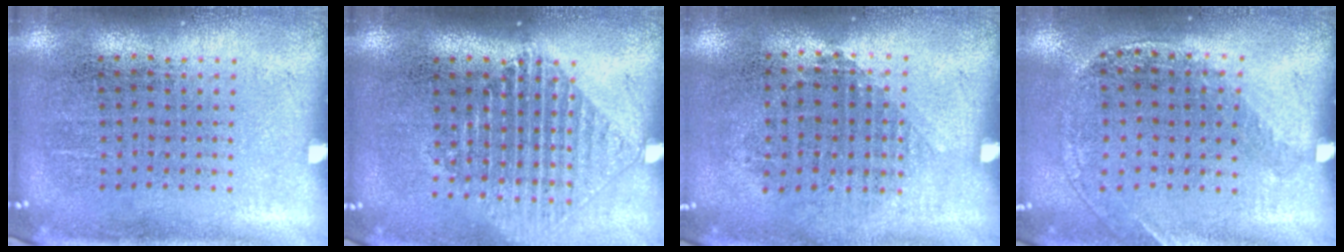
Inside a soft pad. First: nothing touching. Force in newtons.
{"total": 1.4, "press": 1.3, "slide": 0.6}
{"total": 0.9, "press": 0.8, "slide": 0.4}
{"total": 1.2, "press": 1.1, "slide": 0.4}